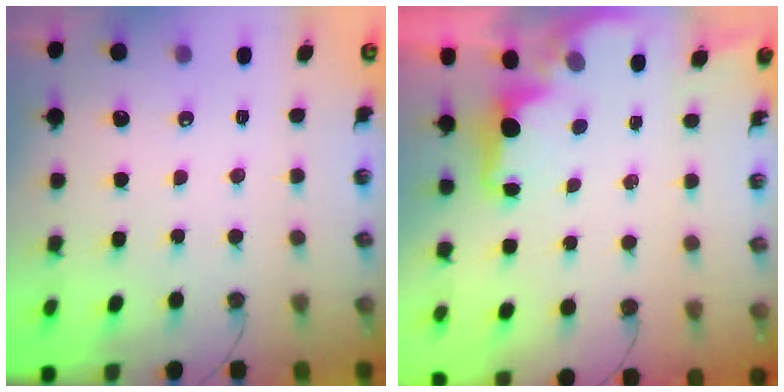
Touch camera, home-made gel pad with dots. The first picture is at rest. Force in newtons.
{"total": 2.7, "press": 2.6, "slide": 0.6}